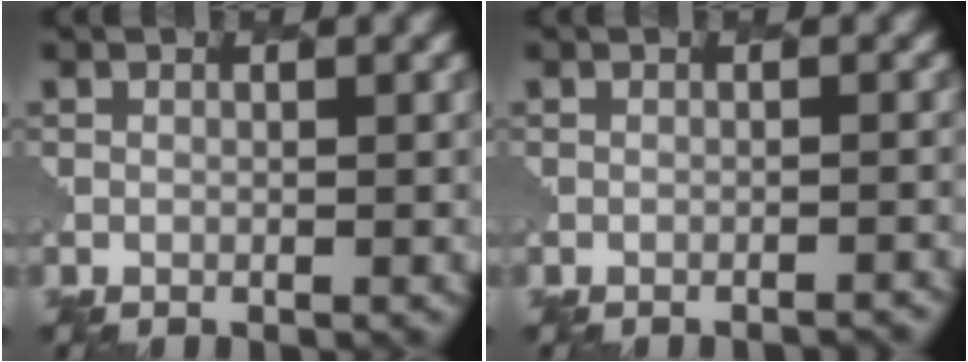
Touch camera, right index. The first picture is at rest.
{"total": 1.8, "force": [-1.7, 0.3, 0.4], "torque": [0.006, 0.009, -0.024]}